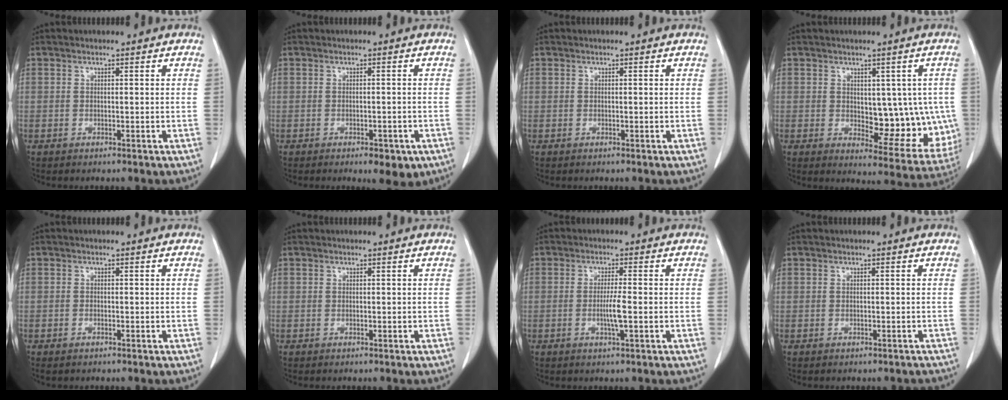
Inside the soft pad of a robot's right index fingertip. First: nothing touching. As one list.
[{"total": 4.2, "force": [-2.4, 1.6, 3.1], "torque": [-0.034, -0.002, -0.023]}, {"total": 0.0}, {"total": 11.0, "force": [0.1, 5.4, 9.6], "torque": [-0.098, -0.002, 0.016]}, {"total": 0.6, "force": [-0.5, 0.2, 0.3], "torque": [-0.012, -0.002, -0.005]}, {"total": 0.0}, {"total": 3.4, "force": [-0.7, -0.1, 3.3], "torque": [-0.065, -0.005, -0.014]}, {"total": 1.0, "force": [-0.9, 0.5, 0.1], "torque": [0.000, 0.004, -0.013]}]